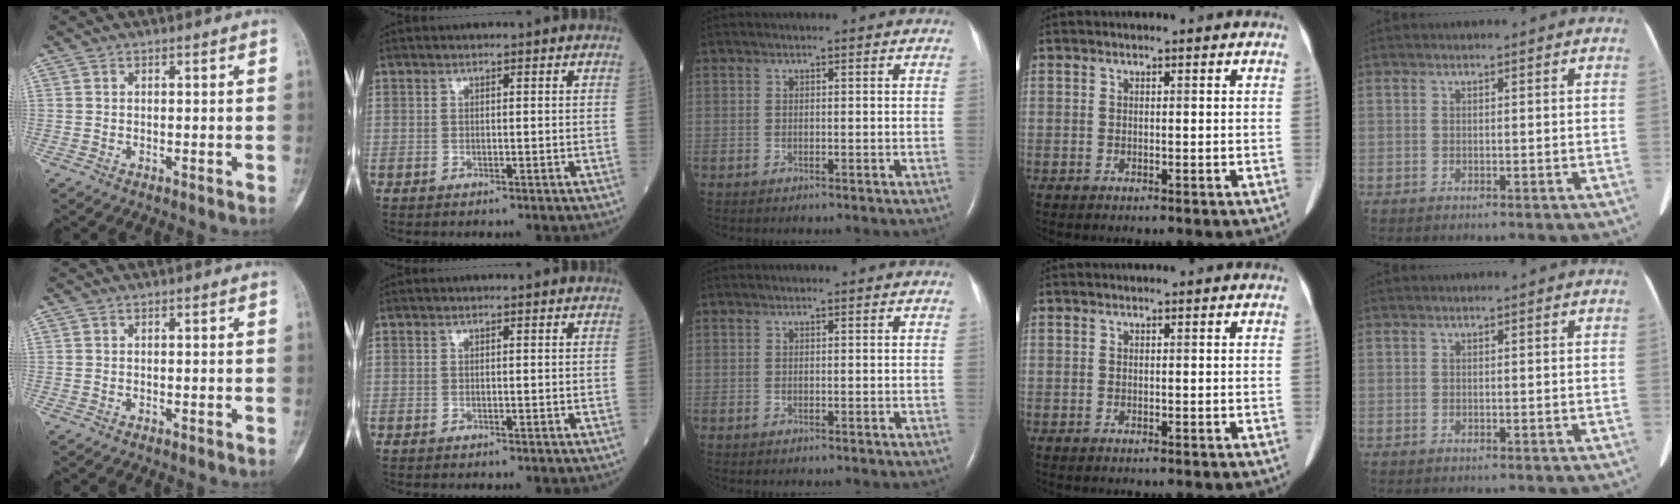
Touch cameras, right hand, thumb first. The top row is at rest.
{}